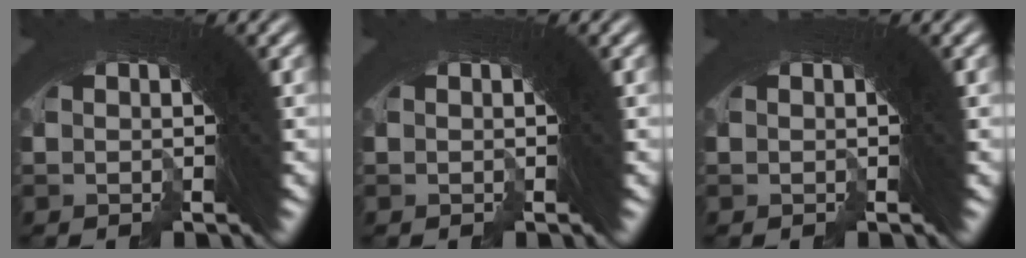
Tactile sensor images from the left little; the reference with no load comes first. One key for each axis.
{"total": 0.0}
{"total": 0.0}